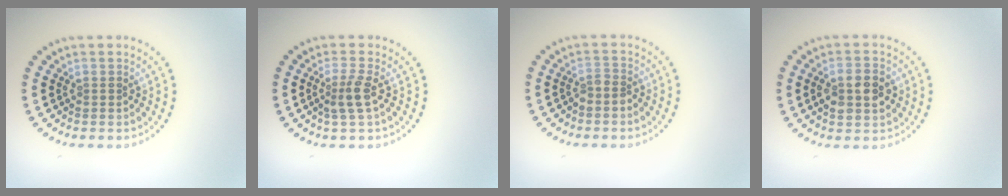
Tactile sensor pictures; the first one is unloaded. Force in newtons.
{"total": 2.2, "press": 1.9, "slide": 1.3}
{"total": 1.5, "press": 1.0, "slide": 1.0}
{"total": 3.7, "press": 3.7, "slide": 0.1}